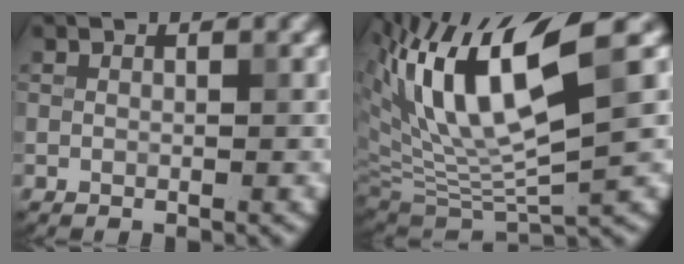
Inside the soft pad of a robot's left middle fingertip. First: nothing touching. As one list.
[{"total": 11.6, "force": [5.2, 3.0, 10.0], "torque": [-0.186, 0.005, 0.102]}]